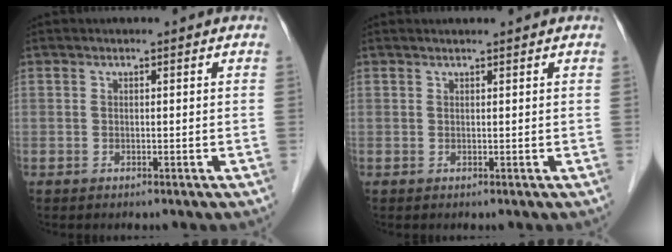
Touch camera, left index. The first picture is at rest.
{"total": 1.1, "force": [1.1, -0.1, 0.3], "torque": [-0.006, 0.010, 0.019]}